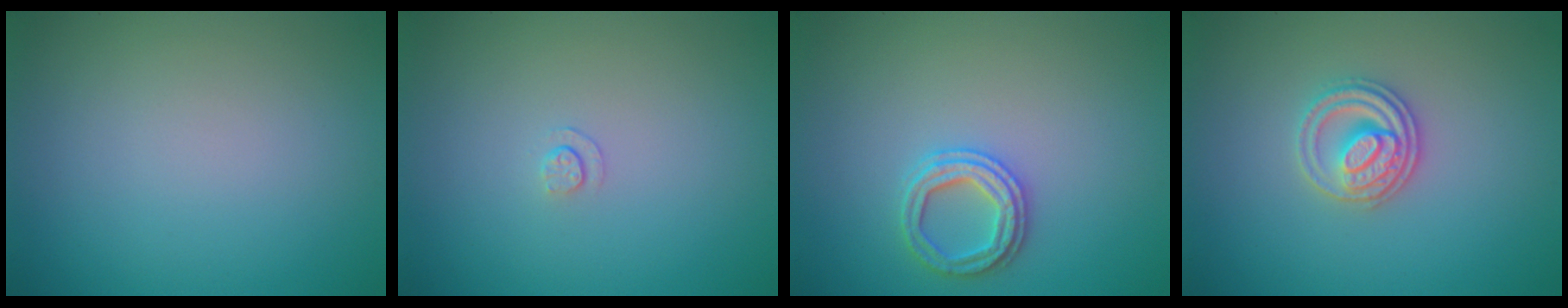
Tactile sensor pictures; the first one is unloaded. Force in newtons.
{"total": 0.6, "press": 0.3, "slide": 0.6}
{"total": 2.4, "press": 2.4, "slide": 0.1}
{"total": 3.0, "press": 2.8, "slide": 0.9}